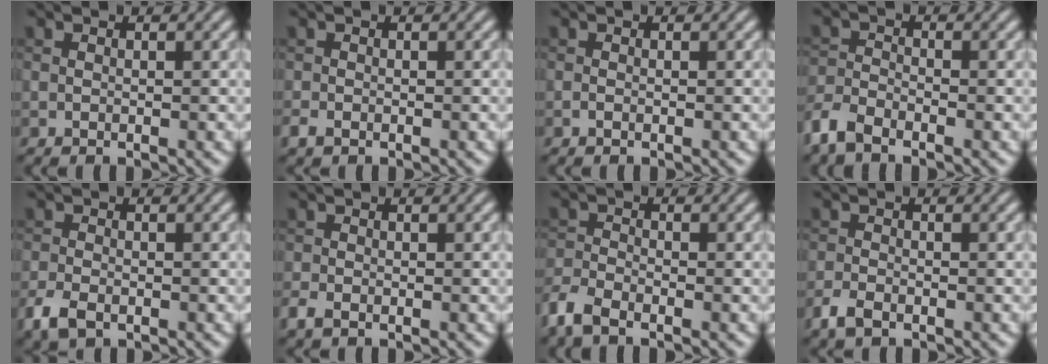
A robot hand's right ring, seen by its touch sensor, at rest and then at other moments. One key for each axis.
{"total": 1.2, "fx": -0.8, "fy": 0.7, "fz": 0.5, "tx": -0.011, "ty": -0.004, "tz": -0.017}
{"total": 0.0}
{"total": 3.4, "fx": -2.7, "fy": 1.3, "fz": 1.6, "tx": -0.036, "ty": -0.007, "tz": -0.068}
{"total": 3.0, "fx": -1.8, "fy": 1.6, "fz": 1.8, "tx": -0.042, "ty": -0.008, "tz": -0.043}
{"total": 1.5, "fx": -1.0, "fy": 0.8, "fz": 0.8, "tx": -0.022, "ty": -0.005, "tz": -0.023}
{"total": 3.5, "fx": -2.6, "fy": 1.4, "fz": 1.9, "tx": -0.044, "ty": -0.009, "tz": -0.068}
{"total": 2.0, "fx": -1.4, "fy": 0.9, "fz": 1.2, "tx": -0.028, "ty": -0.005, "tz": -0.035}